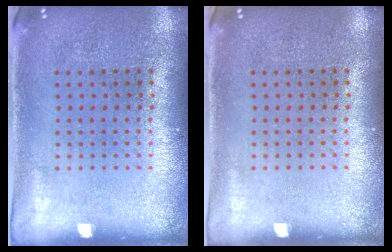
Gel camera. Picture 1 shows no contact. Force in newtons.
{"total": 0.0}